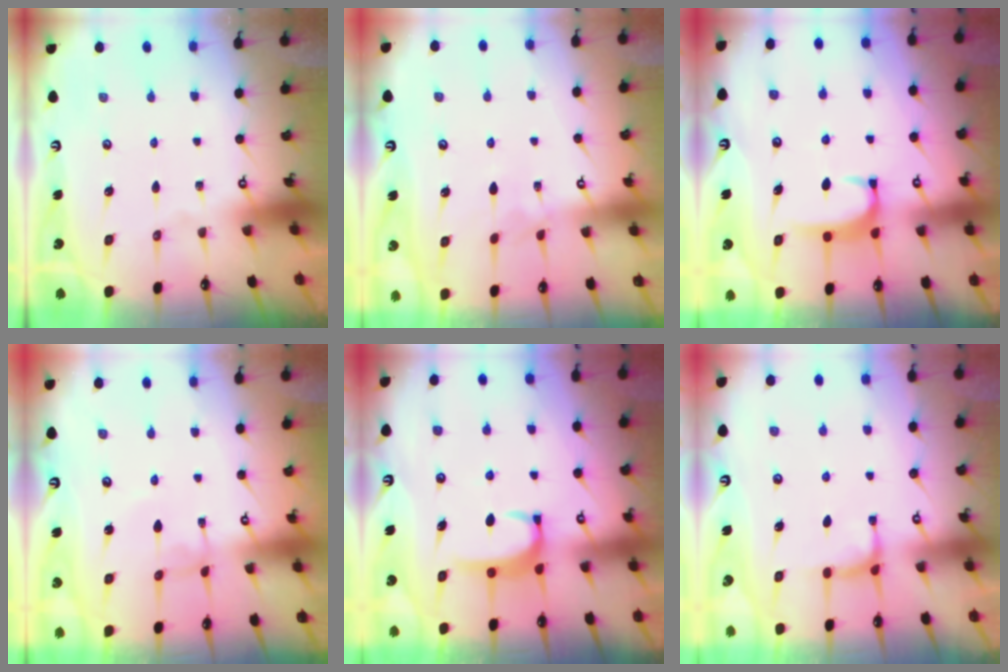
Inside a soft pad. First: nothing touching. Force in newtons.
{"total": 2.5, "press": 2.5, "slide": 0.4}
{"total": 1.7, "press": 1.6, "slide": 0.5}
{"total": 3.1, "press": 3.1, "slide": 0.1}
{"total": 2.7, "press": 2.6, "slide": 0.5}
{"total": 0.7, "press": 0.4, "slide": 0.6}